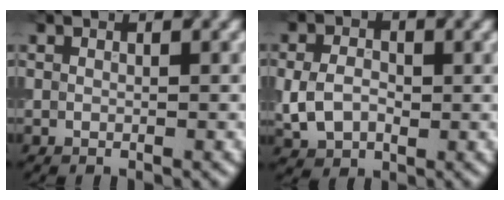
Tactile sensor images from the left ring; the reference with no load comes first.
{"total": 3.8, "force": [-0.3, 2.9, 2.5], "torque": [-0.052, -0.001, -0.010]}